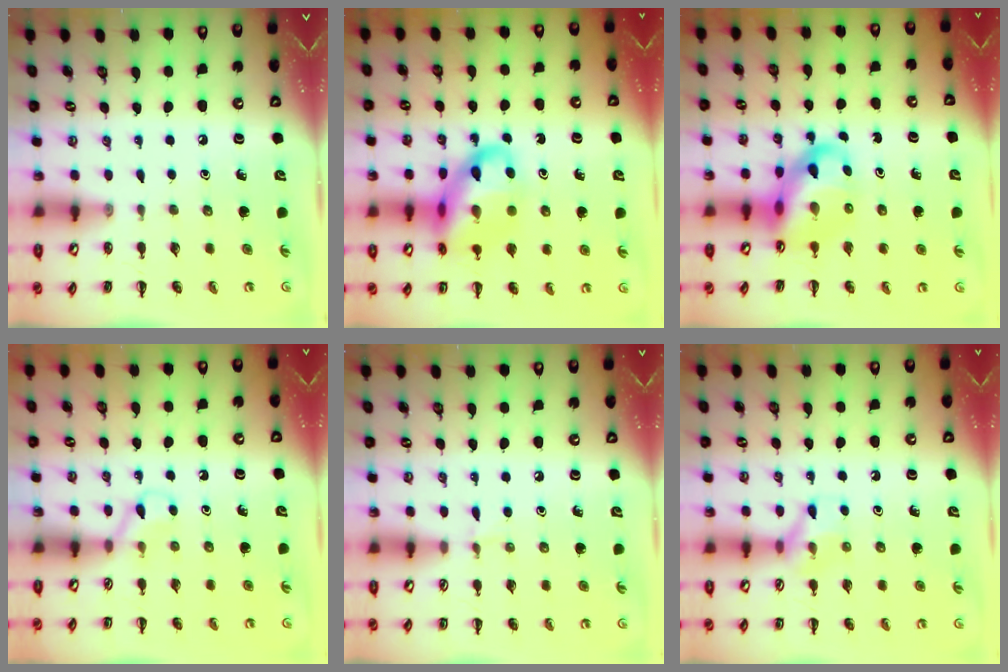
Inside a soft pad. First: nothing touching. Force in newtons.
{"total": 14.9, "press": 14.7, "slide": 2.7}
{"total": 10.6, "press": 10.2, "slide": 3.0}
{"total": 4.4, "press": 4.1, "slide": 1.5}
{"total": 3.8, "press": 3.5, "slide": 1.3}
{"total": 8.1, "press": 8.1, "slide": 0.4}